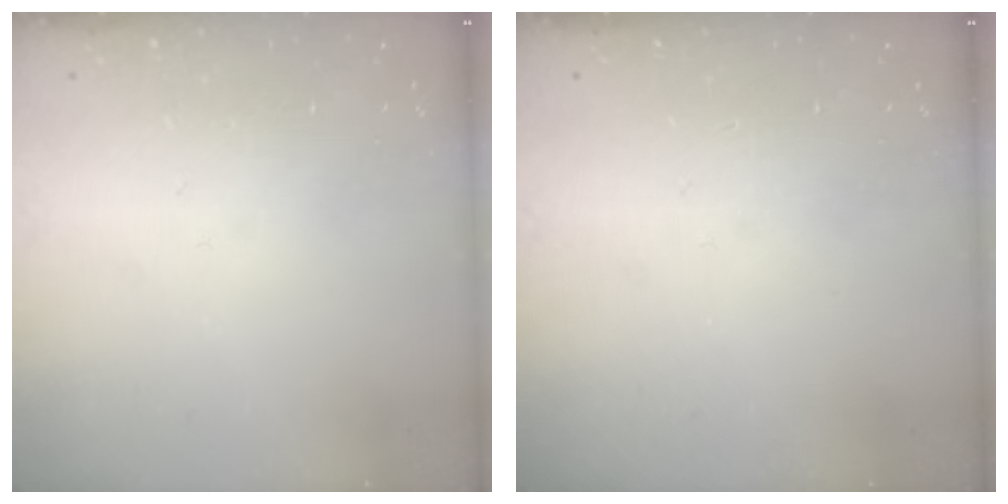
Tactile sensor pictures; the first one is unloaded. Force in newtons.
{"total": 0.0}